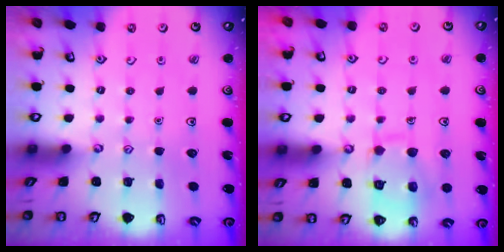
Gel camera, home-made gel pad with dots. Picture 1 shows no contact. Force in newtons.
{"total": 11.9, "press": 11.9, "slide": 1.1}